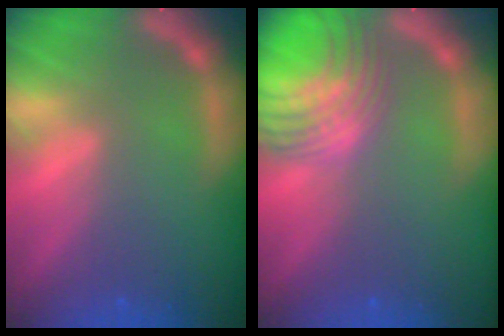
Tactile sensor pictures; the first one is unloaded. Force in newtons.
{"total": 10.1}